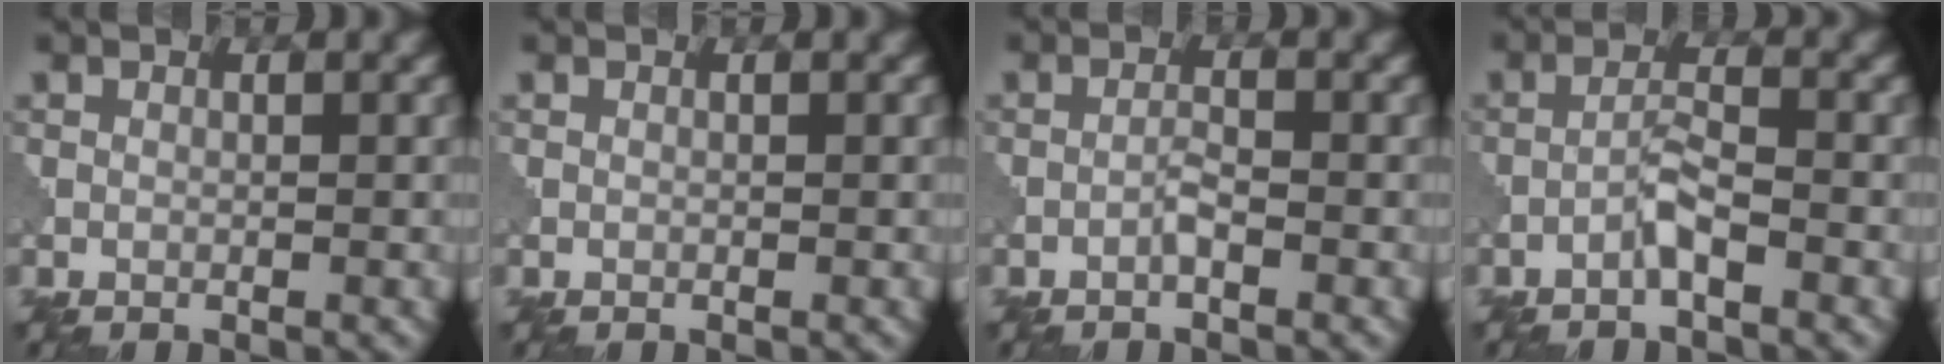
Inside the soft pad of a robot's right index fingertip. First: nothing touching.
{"total": 0.0}
{"total": 1.1, "force": [-0.7, 0.1, 0.9], "torque": [-0.018, 0.005, -0.015]}
{"total": 2.2, "force": [-1.4, 0.2, 1.6], "torque": [-0.033, 0.009, -0.031]}